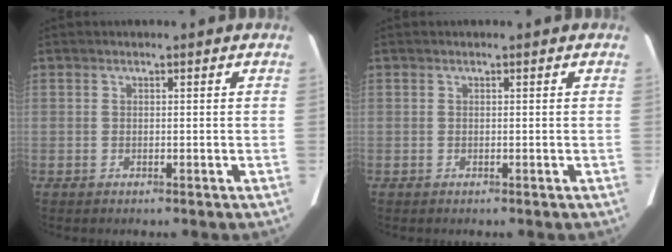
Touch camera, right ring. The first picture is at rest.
{"total": 0.0}